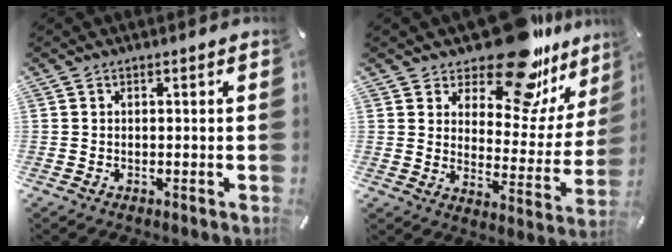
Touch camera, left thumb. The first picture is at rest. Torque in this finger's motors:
{"motor_torque": [2.39, 1.88, 1.27, -1.51, 0.31]}